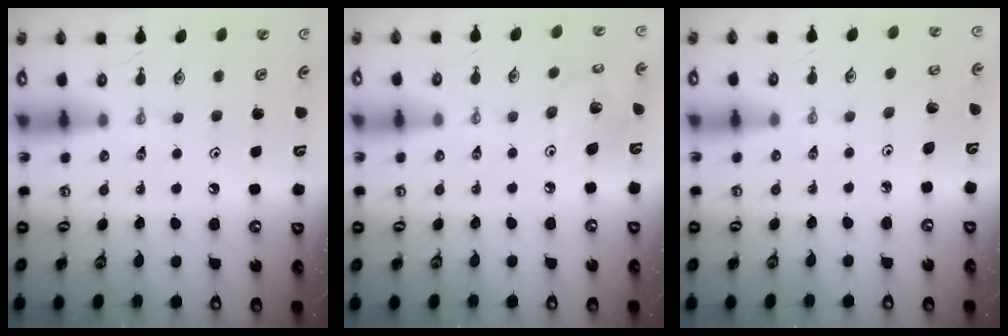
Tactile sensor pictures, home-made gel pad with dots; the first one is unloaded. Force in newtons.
{"total": 6.5, "press": 6.1, "slide": 2.4}
{"total": 3.0, "press": 3.0, "slide": 0.3}